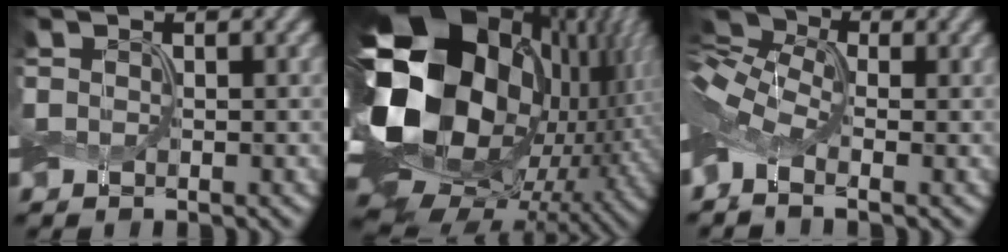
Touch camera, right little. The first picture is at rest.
{"total": 21.9, "force": [1.3, 16.1, 14.9], "torque": [-0.312, -0.042, 0.030]}
{"total": 6.6, "force": [-1.2, 3.8, 5.3], "torque": [-0.124, 0.013, -0.039]}